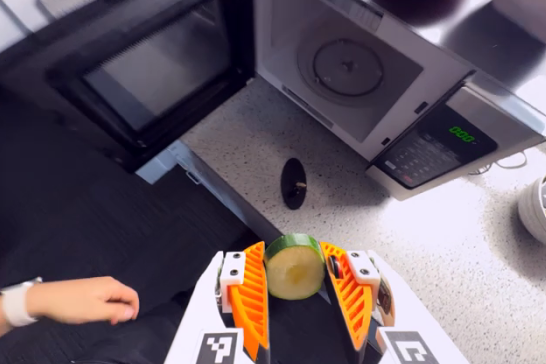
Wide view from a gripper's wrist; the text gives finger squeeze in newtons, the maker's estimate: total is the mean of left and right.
{"total": 11.0, "left": 11.1, "right": 10.9}